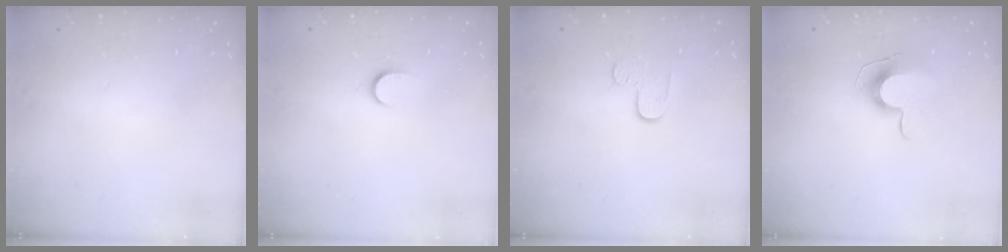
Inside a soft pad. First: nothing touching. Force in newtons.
{"total": 5.1, "press": 5.1, "slide": 0.5}
{"total": 5.5, "press": 5.5, "slide": 0.5}
{"total": 9.2, "press": 9.2, "slide": 0.5}